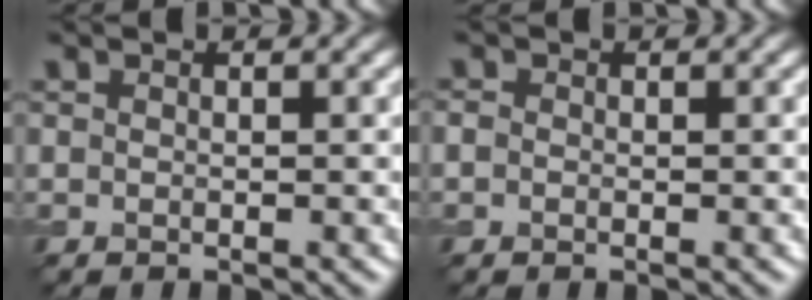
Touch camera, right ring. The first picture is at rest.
{"total": 0.6, "force": [-0.2, 0.5, 0.2], "torque": [-0.003, -0.003, -0.005]}